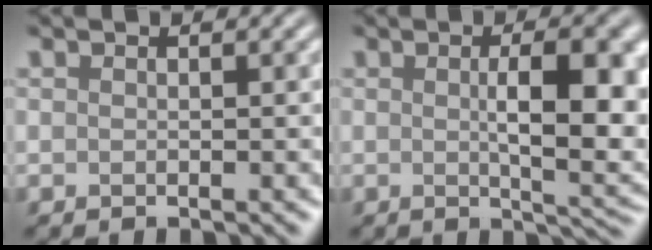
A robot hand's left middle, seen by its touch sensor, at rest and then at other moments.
{"total": 7.9, "force": [0.5, 2.3, 7.5], "torque": [-0.100, -0.002, 0.012]}